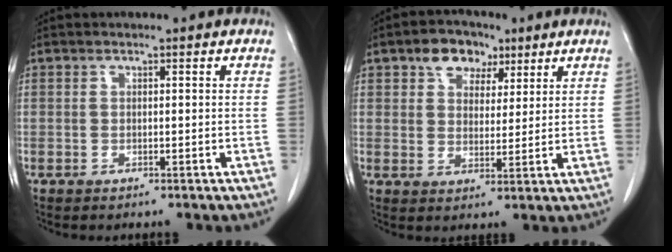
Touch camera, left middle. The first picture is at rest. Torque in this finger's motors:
{"motor_torque": [0.53, -0.48, 0.08, 0.03]}